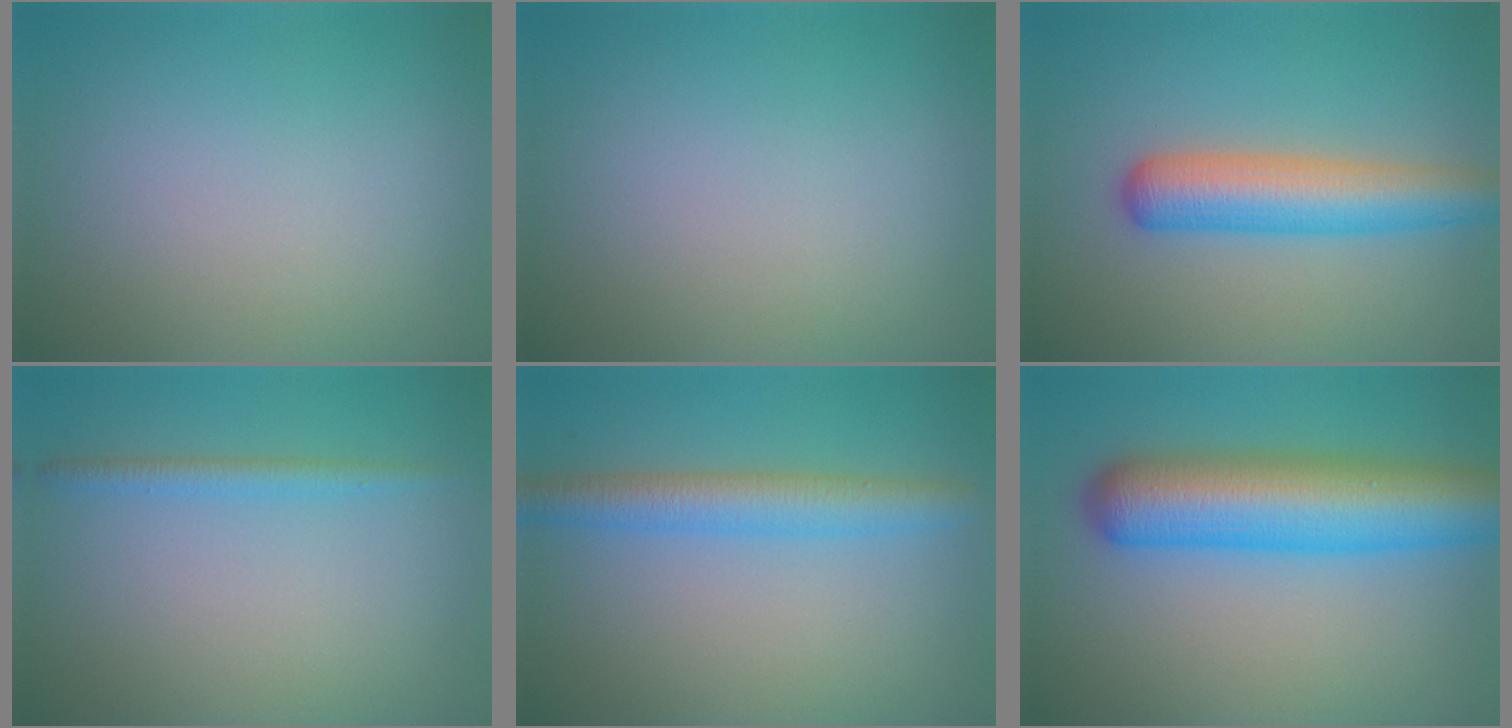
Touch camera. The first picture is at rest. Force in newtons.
{"total": 0.0}
{"total": 5.8, "press": 5.8, "slide": 0.1}
{"total": 1.6, "press": 1.6, "slide": 0.1}
{"total": 4.0, "press": 4.0, "slide": 0.2}
{"total": 9.7, "press": 9.7, "slide": 0.4}